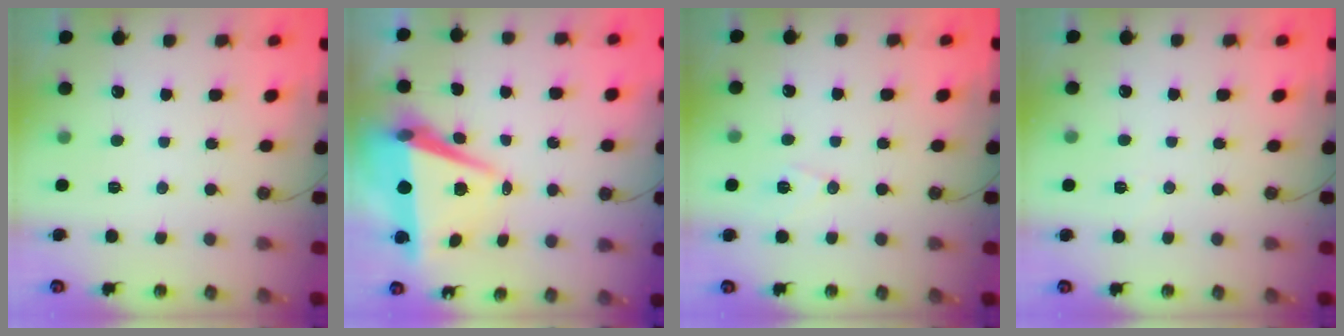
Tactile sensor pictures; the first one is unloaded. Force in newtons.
{"total": 9.5, "press": 8.6, "slide": 4.0}
{"total": 7.0, "press": 5.9, "slide": 3.8}
{"total": 4.4, "press": 4.1, "slide": 1.6}